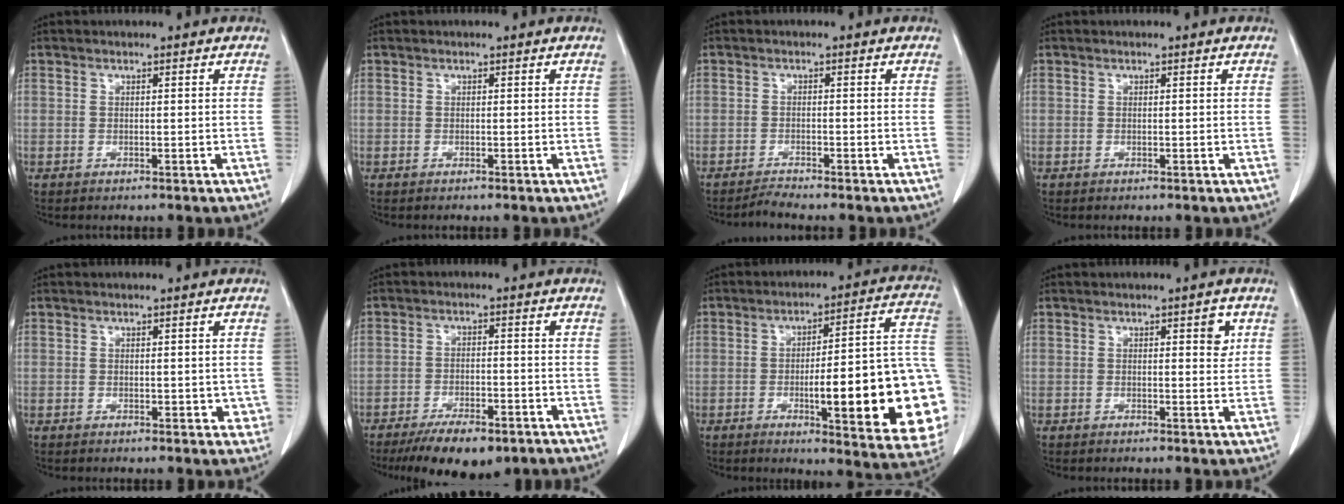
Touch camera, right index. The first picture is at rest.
{"total": 0.0}
{"total": 1.9, "force": [-1.7, -0.7, 0.1], "torque": [-0.005, -0.010, -0.033]}
{"total": 0.0}
{"total": 2.3, "force": [-0.1, 1.6, 1.6], "torque": [-0.007, 0.002, 0.002]}
{"total": 10.4, "force": [-7.6, 3.3, 6.4], "torque": [-0.095, -0.011, -0.113]}
{"total": 23.7, "force": [-4.9, 3.4, 22.9], "torque": [-0.204, 0.016, -0.057]}
{"total": 2.5, "force": [1.1, 0.7, 2.2], "torque": [-0.029, -0.004, 0.014]}